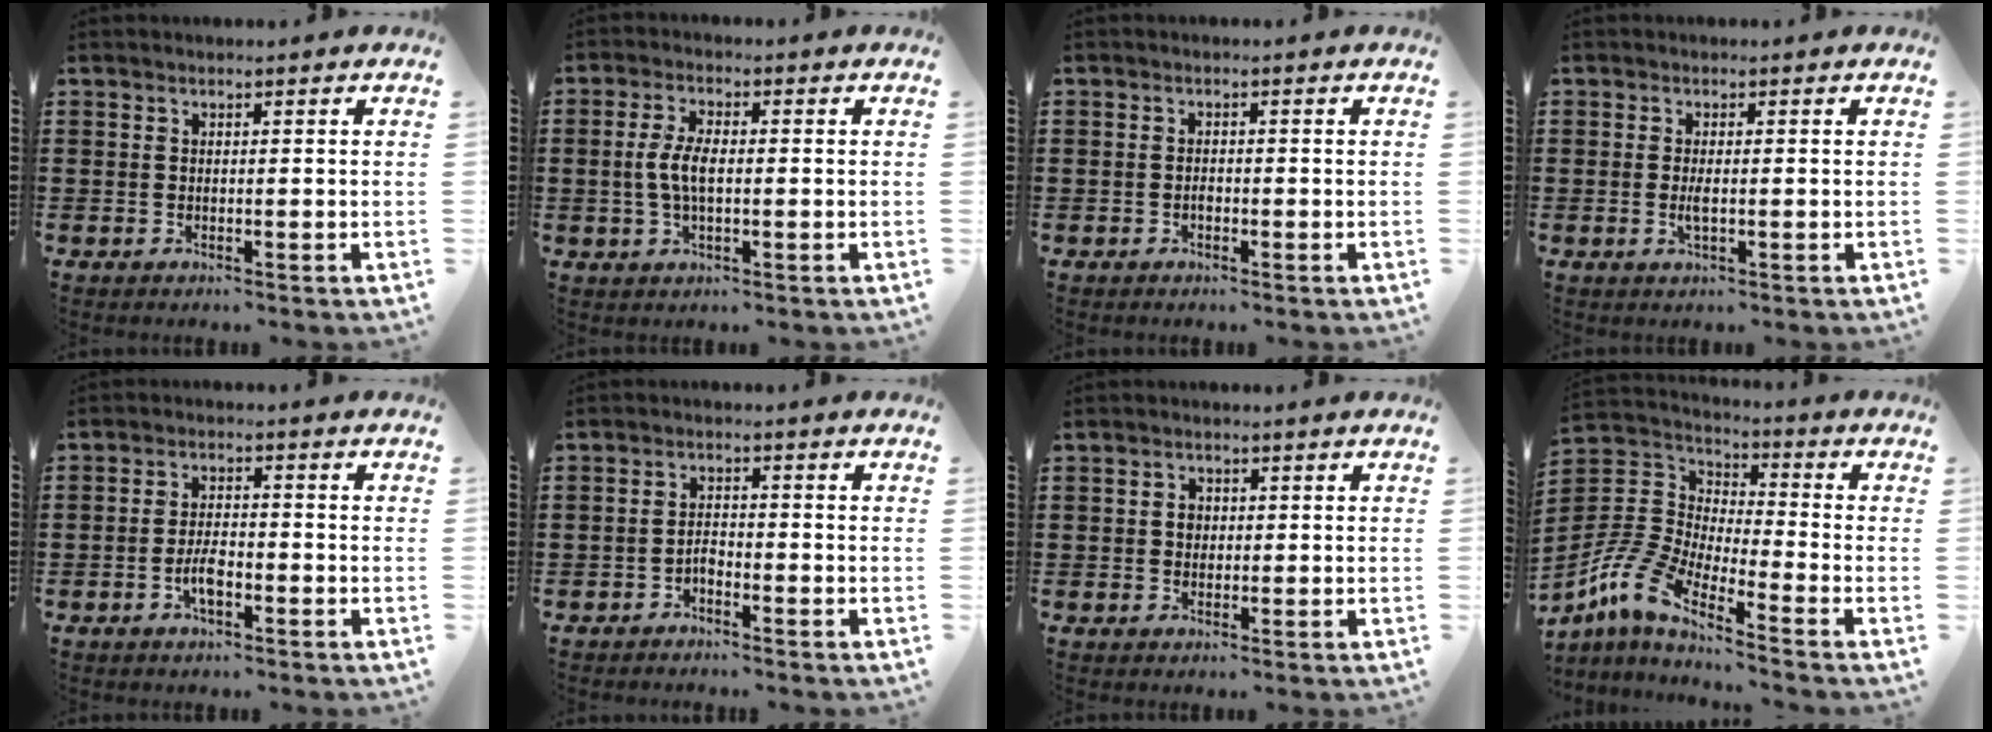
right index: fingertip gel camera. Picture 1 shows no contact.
{"total": 4.9, "force": [-0.2, 2.1, 4.4], "torque": [-0.104, -0.002, -0.013]}
{"total": 1.1, "force": [-0.5, 0.7, 0.6], "torque": [-0.013, -0.001, -0.009]}
{"total": 1.8, "force": [-0.2, 0.5, 1.7], "torque": [-0.040, -0.005, -0.006]}
{"total": 4.0, "force": [-1.6, 1.6, 3.3], "torque": [-0.073, 0.001, -0.033]}
{"total": 1.8, "force": [-1.4, 0.8, 0.8], "torque": [-0.021, 0.003, -0.030]}
{"total": 2.0, "force": [0.1, 1.8, 1.0], "torque": [-0.024, 0.010, -0.001]}
{"total": 8.9, "force": [-7.4, 2.2, 4.5], "torque": [-0.146, -0.012, -0.163]}